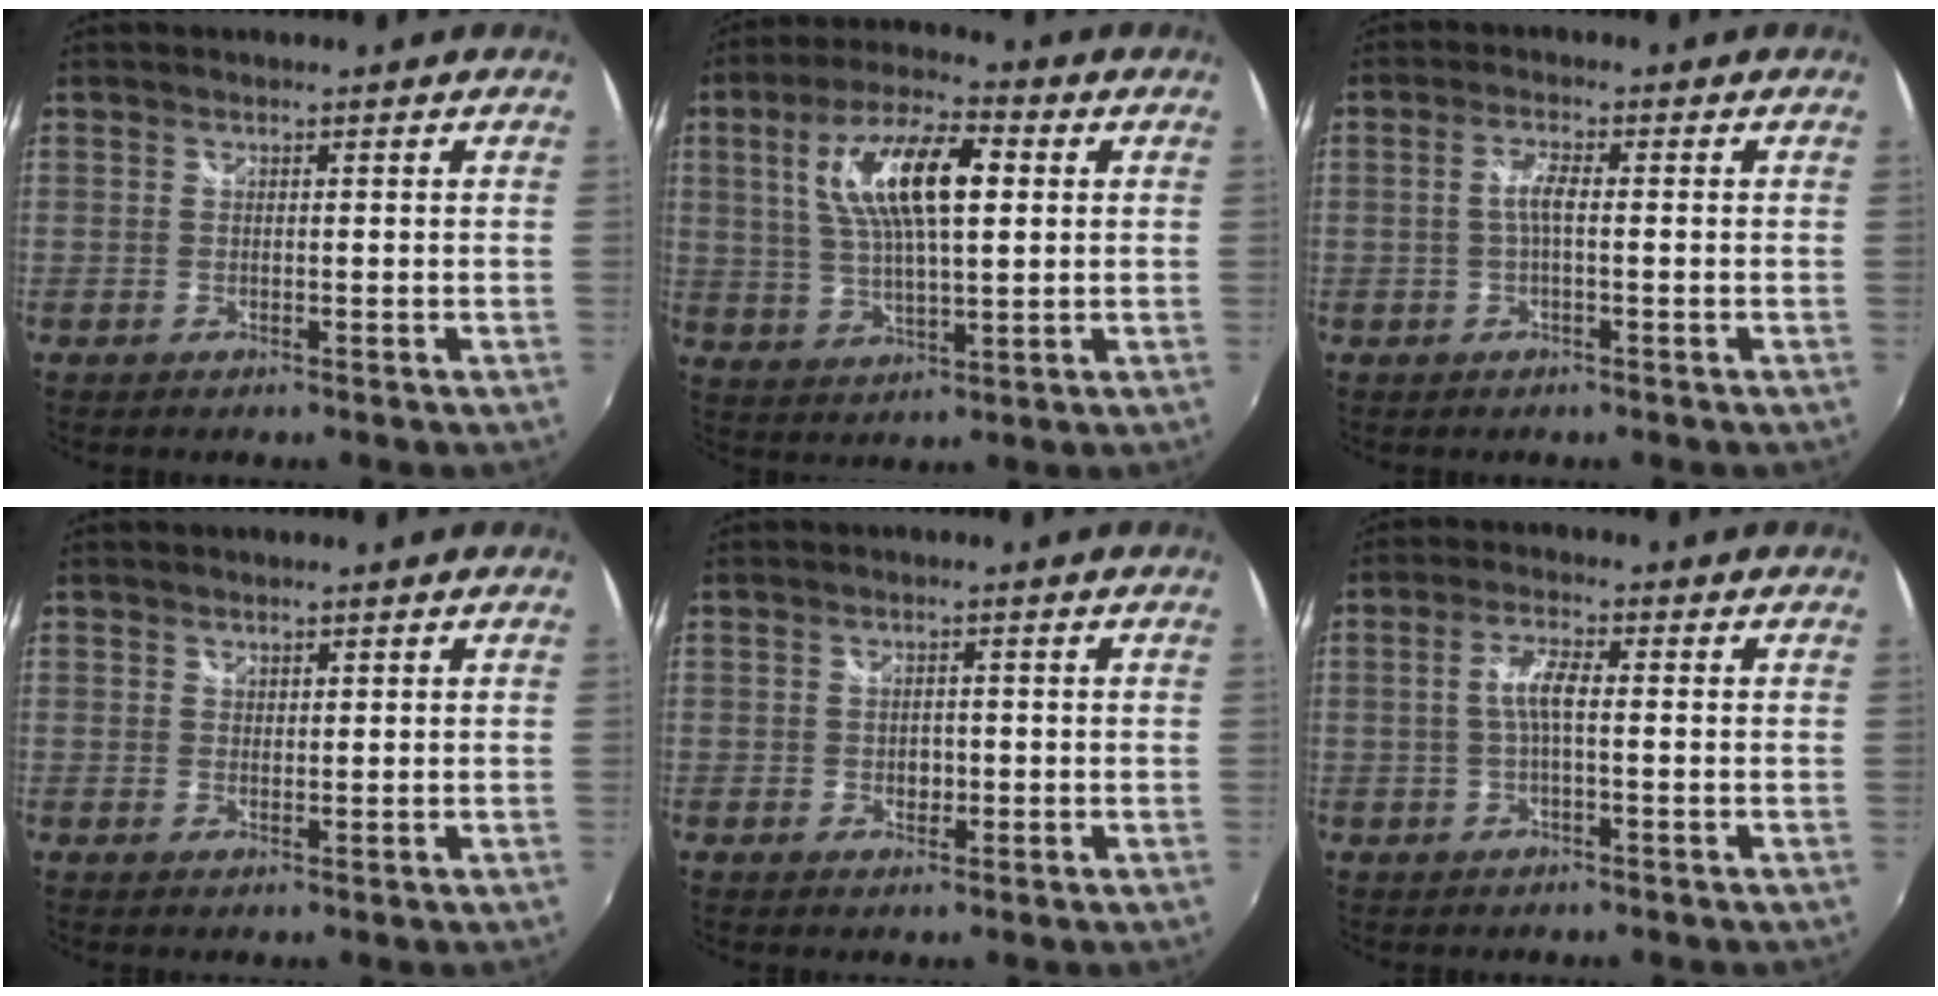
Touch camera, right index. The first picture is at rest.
{"total": 14.5, "force": [3.6, 5.1, 13.1], "torque": [-0.243, 0.017, 0.066]}
{"total": 2.9, "force": [-0.3, 0.6, 2.8], "torque": [-0.056, 0.005, -0.005]}
{"total": 1.0, "force": [0.8, 0.6, 0.1], "torque": [0.002, 0.001, 0.013]}
{"total": 2.0, "force": [-0.3, 1.6, 1.1], "torque": [-0.015, 0.000, -0.005]}
{"total": 4.1, "force": [-0.2, 0.8, 4.0], "torque": [-0.079, 0.007, -0.003]}